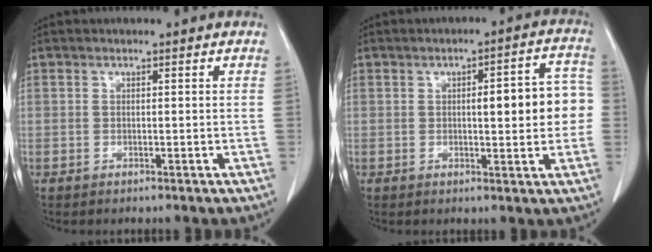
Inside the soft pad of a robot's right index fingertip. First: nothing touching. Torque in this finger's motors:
{"motor_torque": [0.35, 0.18, 0.18, 0.07]}